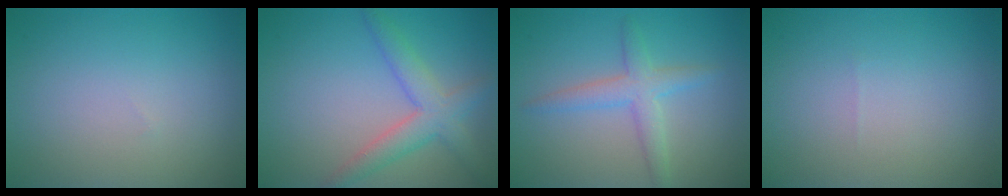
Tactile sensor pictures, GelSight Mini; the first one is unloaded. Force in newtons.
{"total": 3.8, "press": 3.8, "slide": 0.2}
{"total": 2.9, "press": 2.9, "slide": 0.1}
{"total": 0.0}